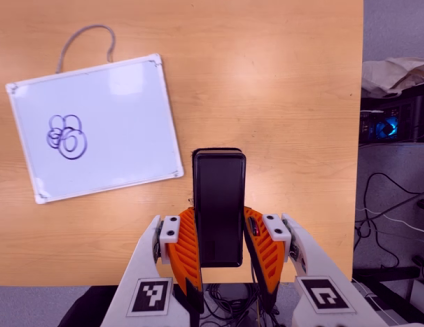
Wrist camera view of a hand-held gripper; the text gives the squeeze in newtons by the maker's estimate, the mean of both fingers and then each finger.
{"total": 3.9, "left": 2.6, "right": 5.2}